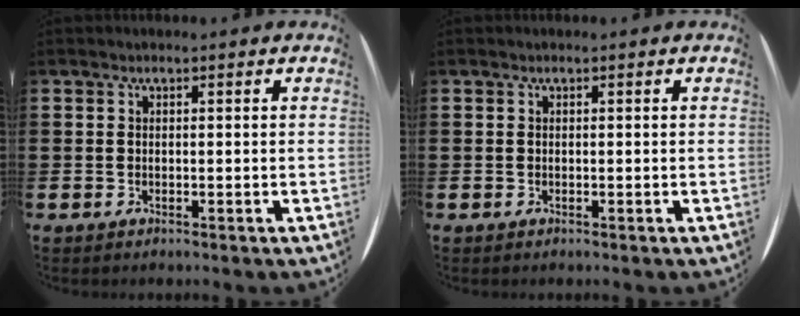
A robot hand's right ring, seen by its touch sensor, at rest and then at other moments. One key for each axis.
{"total": 0.0}